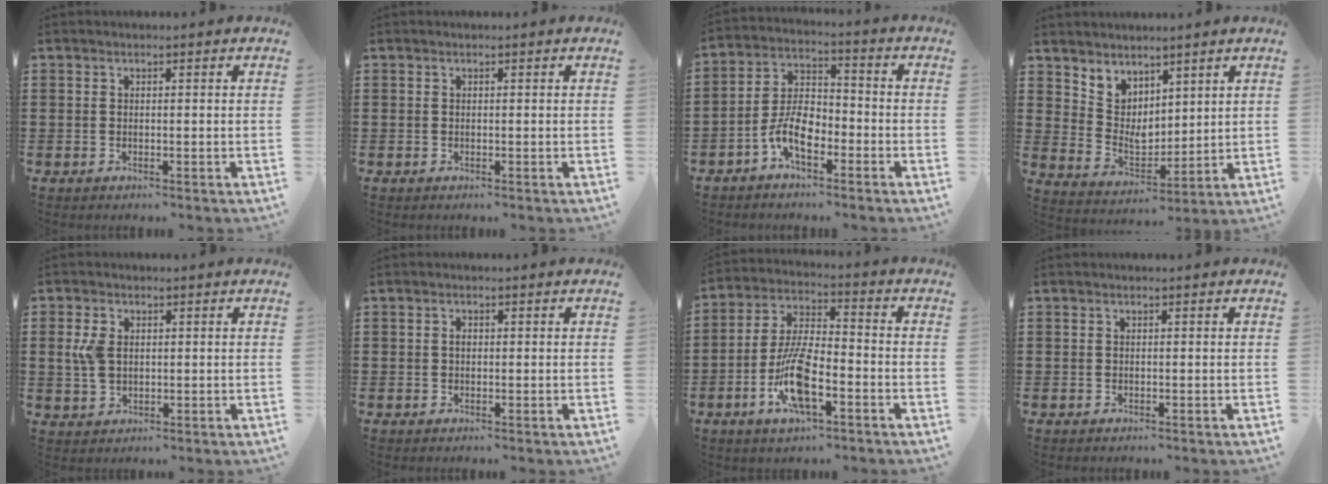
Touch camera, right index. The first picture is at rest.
{"total": 0.0}
{"total": 7.0, "force": [-3.5, 3.5, 5.0], "torque": [-0.119, 0.003, -0.072]}
{"total": 5.0, "force": [4.0, 2.9, -0.6], "torque": [-0.018, -0.023, 0.077]}
{"total": 4.2, "force": [0.7, 2.7, 3.2], "torque": [-0.084, 0.004, 0.008]}
{"total": 0.9, "force": [0.1, 0.6, 0.7], "torque": [-0.015, 0.002, 0.001]}
{"total": 10.4, "force": [-4.0, 3.5, 8.9], "torque": [-0.198, -0.003, -0.078]}
{"total": 0.0}